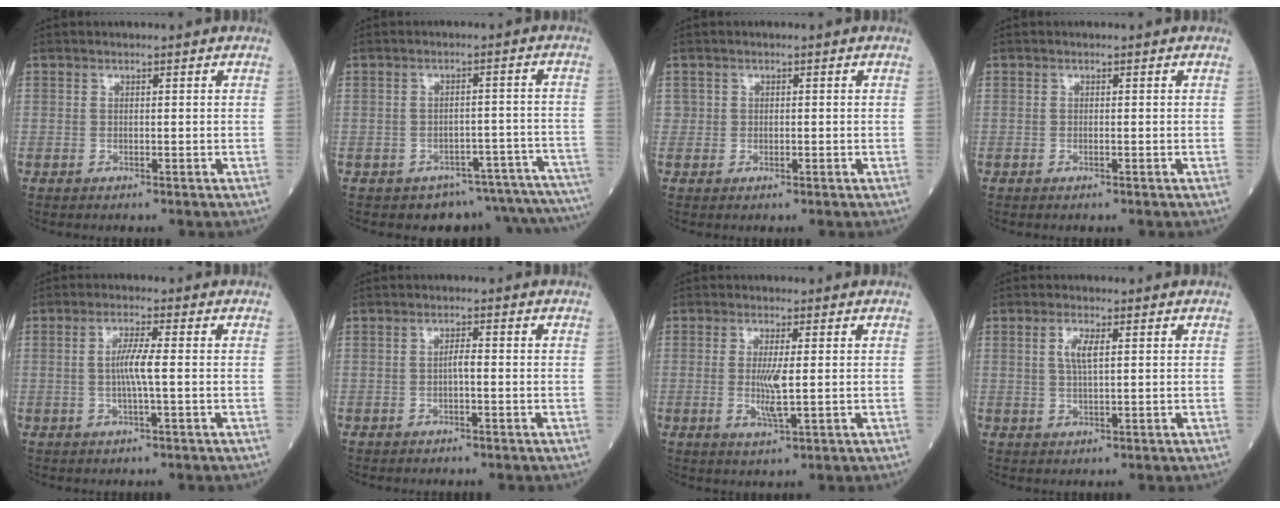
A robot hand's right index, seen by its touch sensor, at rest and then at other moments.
{"total": 13.4, "force": [-12.7, 3.6, 2.3], "torque": [0.011, 0.045, -0.143]}
{"total": 0.9, "force": [0.1, 0.9, 0.1], "torque": [0.004, 0.002, 0.000]}
{"total": 0.0}
{"total": 4.1, "force": [-0.1, -0.1, 4.1], "torque": [-0.083, 0.001, -0.004]}
{"total": 1.5, "force": [-0.3, 0.3, 1.4], "torque": [-0.024, 0.003, -0.007]}
{"total": 4.3, "force": [0.0, 0.4, 4.2], "torque": [-0.092, -0.009, 0.003]}
{"total": 3.2, "force": [0.9, 0.7, 3.0], "torque": [-0.064, 0.002, 0.019]}